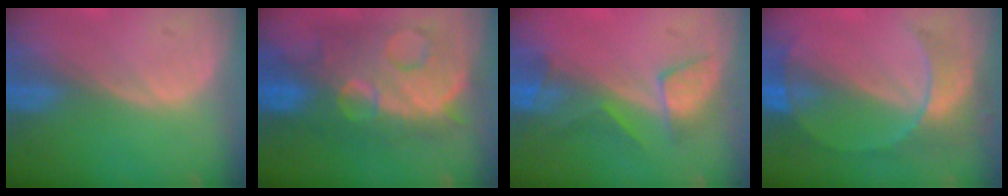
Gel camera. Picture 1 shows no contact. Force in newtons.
{"total": 12.4, "press": 12.3, "slide": 1.2}
{"total": 5.2, "press": 5.0, "slide": 1.2}
{"total": 7.5, "press": 6.6, "slide": 3.6}